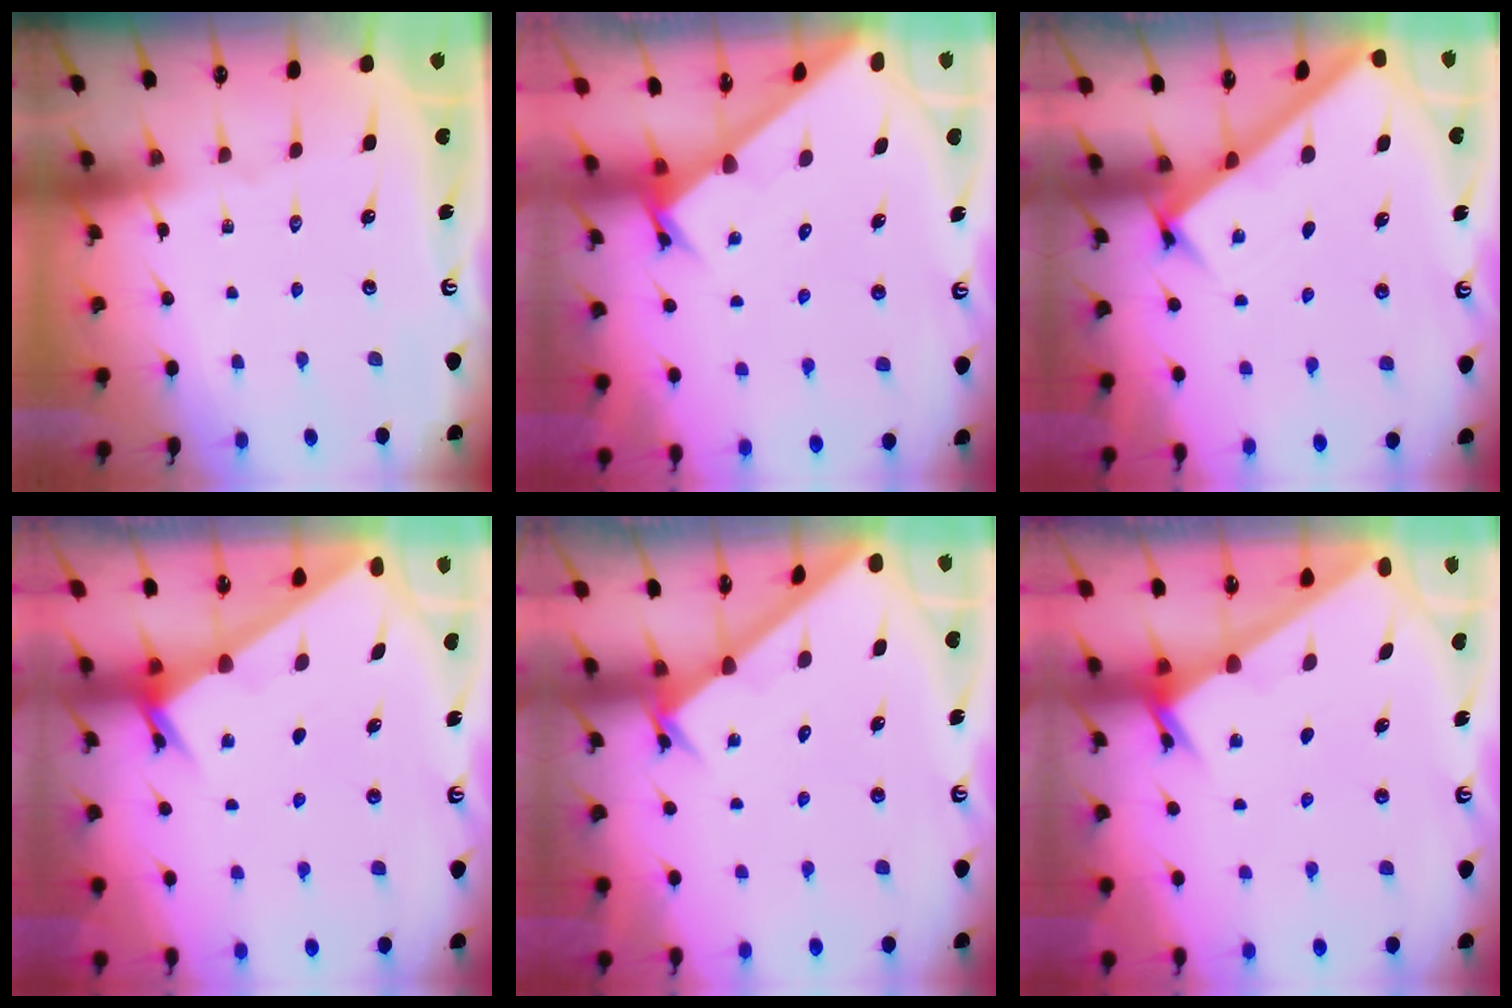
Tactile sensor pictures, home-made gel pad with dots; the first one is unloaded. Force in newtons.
{"total": 2.7, "press": 2.7, "slide": 0.3}
{"total": 2.4, "press": 2.4, "slide": 0.3}
{"total": 2.5, "press": 2.5, "slide": 0.2}
{"total": 2.0, "press": 2.0, "slide": 0.2}
{"total": 2.2, "press": 2.2, "slide": 0.2}